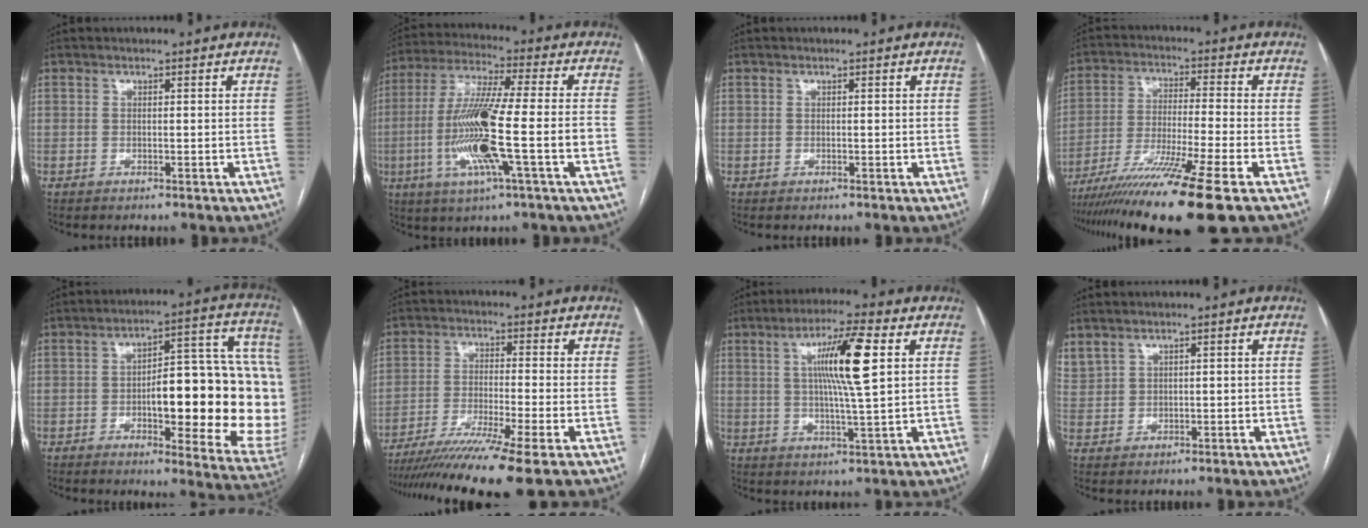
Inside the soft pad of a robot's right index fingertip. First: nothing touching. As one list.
[{"total": 15.8, "force": [-3.7, 0.4, 15.4], "torque": [-0.304, -0.009, -0.071]}, {"total": 0.0}, {"total": 16.2, "force": [-11.2, -1.6, 11.6], "torque": [-0.202, -0.044, -0.193]}, {"total": 24.9, "force": [-1.8, 6.7, 23.9], "torque": [-0.224, 0.037, -0.007]}, {"total": 13.7, "force": [-10.2, -1.7, 8.9], "torque": [-0.155, -0.039, -0.166]}, {"total": 10.6, "force": [2.8, 0.0, 10.2], "torque": [-0.180, 0.004, 0.047]}, {"total": 3.6, "force": [2.8, 1.9, 1.3], "torque": [-0.033, 0.014, 0.072]}]